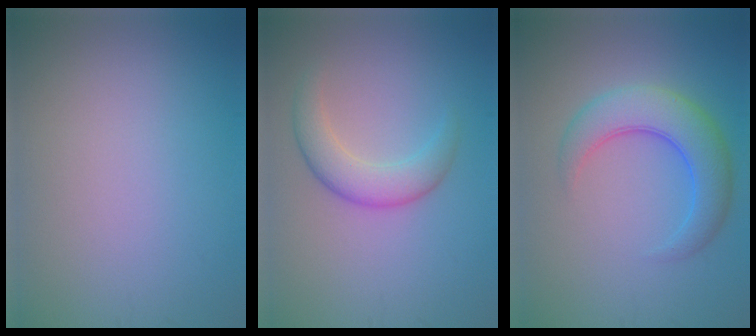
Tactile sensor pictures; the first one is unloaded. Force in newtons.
{"total": 3.6, "press": 3.6, "slide": 0.1}
{"total": 5.8, "press": 5.8, "slide": 0.2}